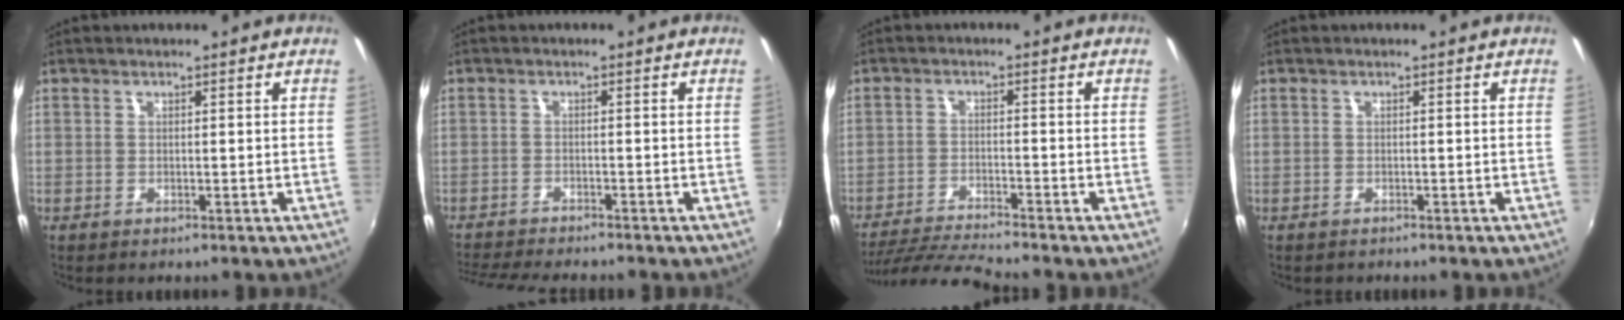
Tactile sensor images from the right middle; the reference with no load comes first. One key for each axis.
{"total": 8.5, "fx": -7.9, "fy": 0.8, "fz": 3.1, "tx": -0.083, "ty": -0.021, "tz": -0.132}
{"total": 9.2, "fx": -8.6, "fy": -0.7, "fz": 3.3, "tx": -0.086, "ty": -0.012, "tz": -0.158}
{"total": 0.6, "fx": -0.5, "fy": 0.0, "fz": -0.1, "tx": -0.001, "ty": -0.001, "tz": -0.010}